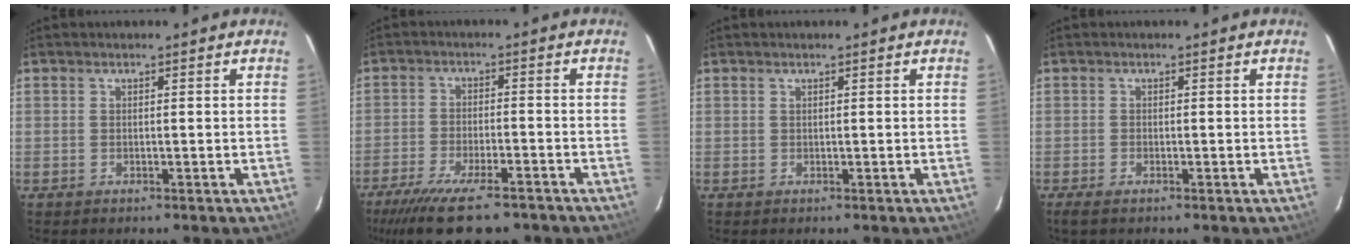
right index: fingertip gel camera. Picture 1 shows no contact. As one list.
[{"total": 13.9, "force": [-10.9, 3.3, 8.0], "torque": [-0.171, -0.039, -0.177]}, {"total": 0.0}, {"total": 1.4, "force": [-1.1, 0.4, 0.9], "torque": [-0.021, -0.003, -0.021]}]